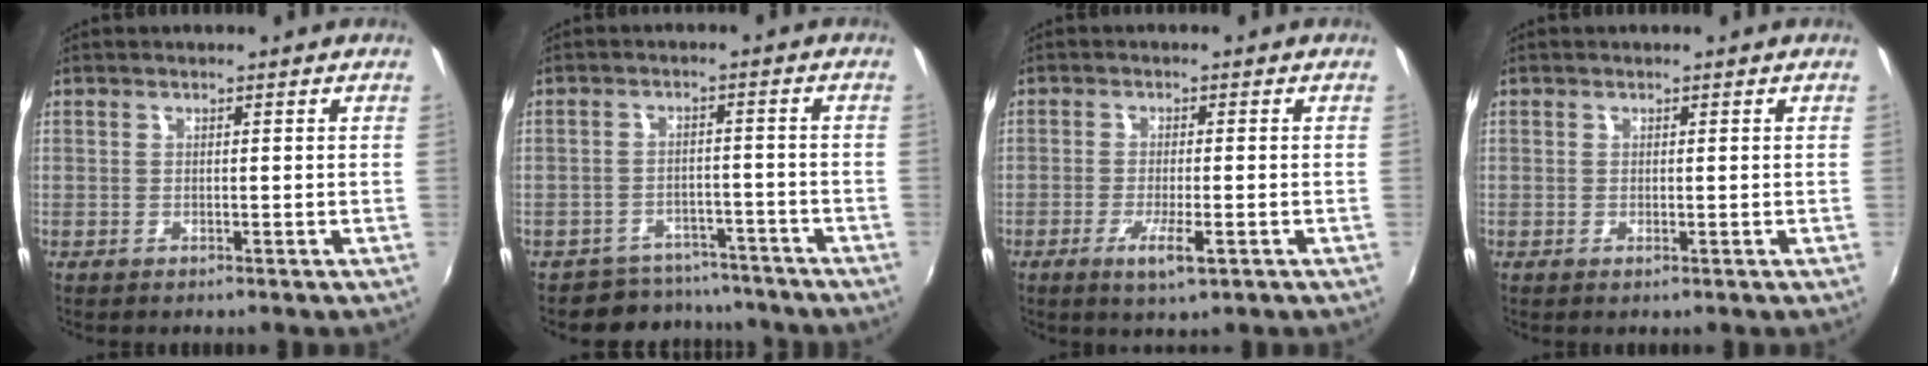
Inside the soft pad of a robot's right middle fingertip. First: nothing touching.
{"total": 8.5, "force": [-7.5, 4.0, 0.7], "torque": [-0.025, 0.015, -0.100]}
{"total": 5.0, "force": [-2.5, 0.8, 4.3], "torque": [-0.089, -0.013, -0.043]}
{"total": 0.0}